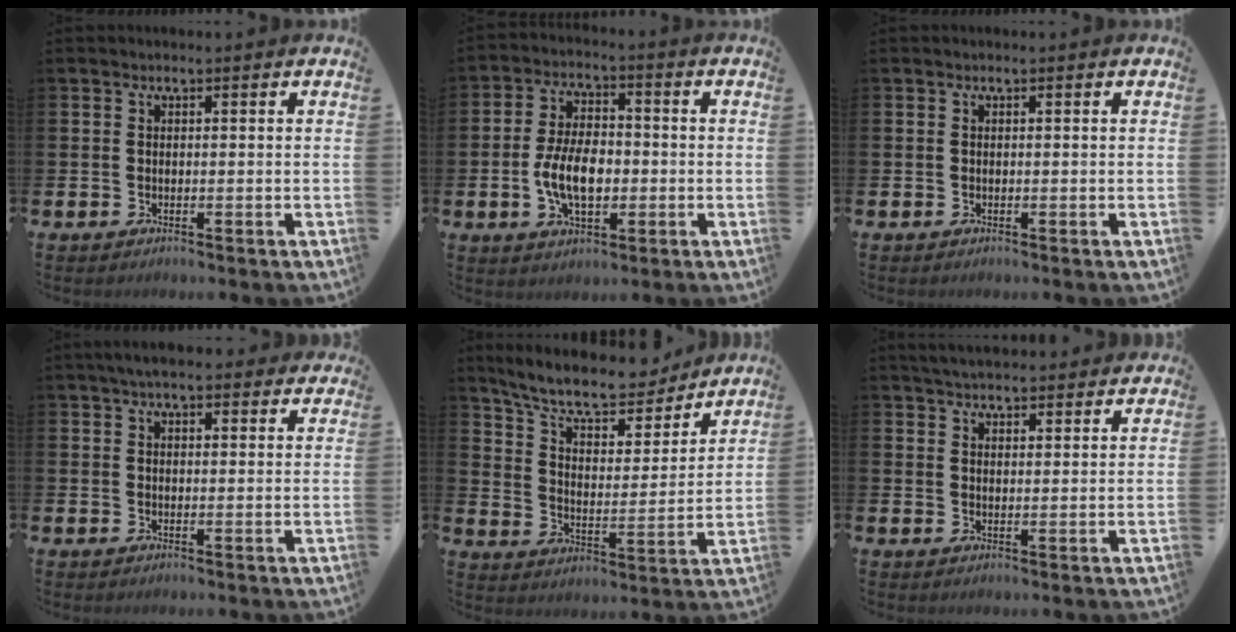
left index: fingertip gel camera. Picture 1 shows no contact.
{"total": 7.4, "force": [-1.2, 4.2, 6.0], "torque": [-0.109, 0.005, -0.027]}
{"total": 0.0}
{"total": 4.0, "force": [3.5, 1.1, 1.6], "torque": [-0.035, -0.005, 0.063]}
{"total": 10.5, "force": [9.4, 2.7, 3.7], "torque": [-0.098, -0.061, 0.164]}
{"total": 4.1, "force": [4.1, 0.5, 0.5], "torque": [-0.016, -0.019, 0.074]}